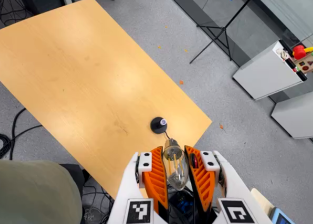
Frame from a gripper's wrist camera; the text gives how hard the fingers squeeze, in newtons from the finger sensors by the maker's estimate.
{"total": 20.1, "left": 21.7, "right": 18.5}